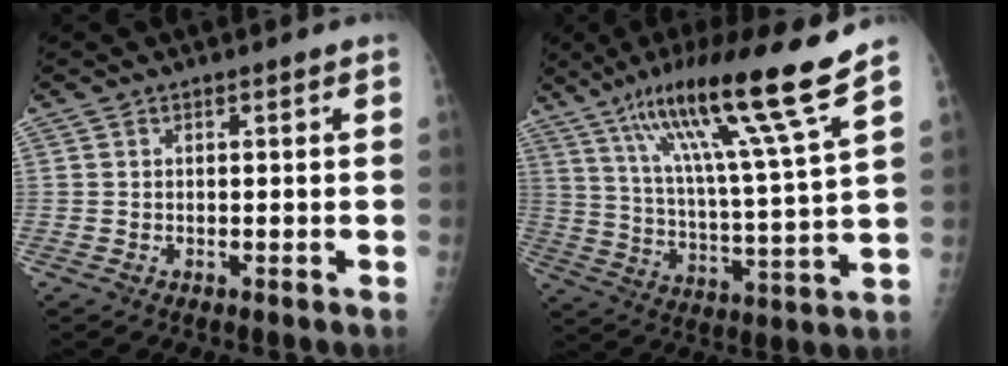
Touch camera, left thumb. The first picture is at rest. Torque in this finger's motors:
{"motor_torque": [0.71, 0.10, 1.59, -1.17, 0.46]}